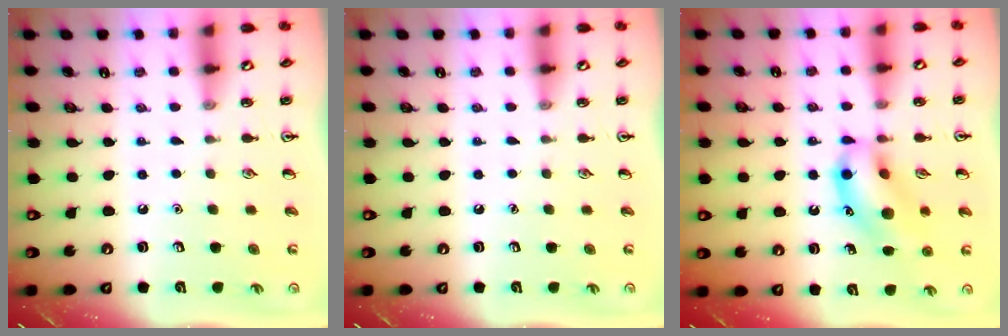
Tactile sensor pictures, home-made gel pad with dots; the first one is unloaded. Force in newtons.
{"total": 0.0}
{"total": 14.2, "press": 14.1, "slide": 1.7}